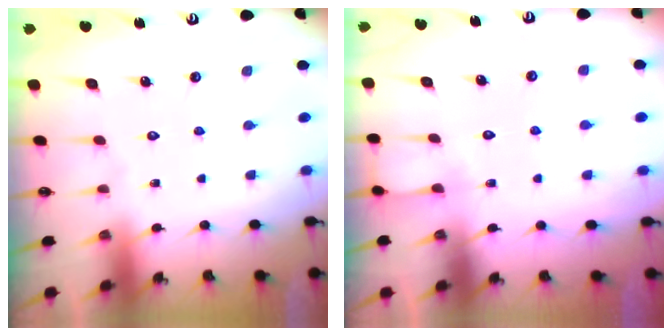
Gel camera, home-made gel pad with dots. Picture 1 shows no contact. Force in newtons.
{"total": 4.4, "press": 4.4, "slide": 0.5}